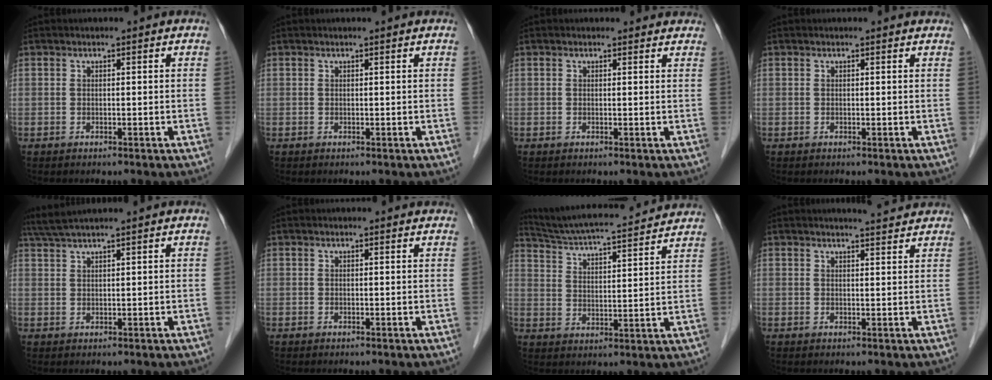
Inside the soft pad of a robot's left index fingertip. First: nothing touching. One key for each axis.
{"total": 0.7, "fx": 0.6, "fy": 0.0, "fz": 0.3, "tx": -0.009, "ty": 0.003, "tz": 0.010}
{"total": 2.5, "fx": 2.4, "fy": 0.9, "fz": 0.2, "tx": -0.005, "ty": 0.008, "tz": 0.016}
{"total": 2.2, "fx": 2.2, "fy": 0.3, "fz": 0.5, "tx": -0.014, "ty": 0.019, "tz": 0.019}
{"total": 6.0, "fx": 5.2, "fy": -0.9, "fz": 2.9, "tx": -0.051, "ty": 0.036, "tz": 0.094}
{"total": 1.8, "fx": 1.7, "fy": 0.3, "fz": 0.3, "tx": -0.013, "ty": 0.013, "tz": 0.014}
{"total": 18.4, "fx": 17.1, "fy": 1.0, "fz": 6.6, "tx": -0.119, "ty": 0.019, "tz": 0.251}
{"total": 3.9, "fx": 3.8, "fy": 0.2, "fz": 1.0, "tx": -0.025, "ty": 0.000, "tz": 0.044}